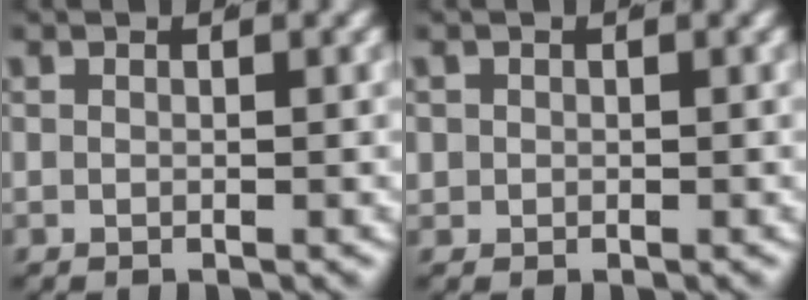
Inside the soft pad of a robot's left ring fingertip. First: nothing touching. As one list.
[{"total": 1.7, "force": [-0.2, 1.7, 0.3], "torque": [-0.020, -0.009, 0.001]}]